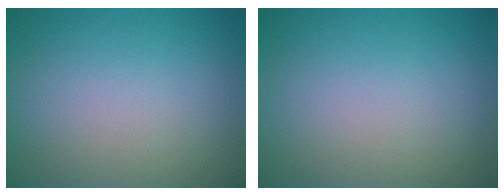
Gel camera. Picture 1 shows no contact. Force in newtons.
{"total": 0.0}